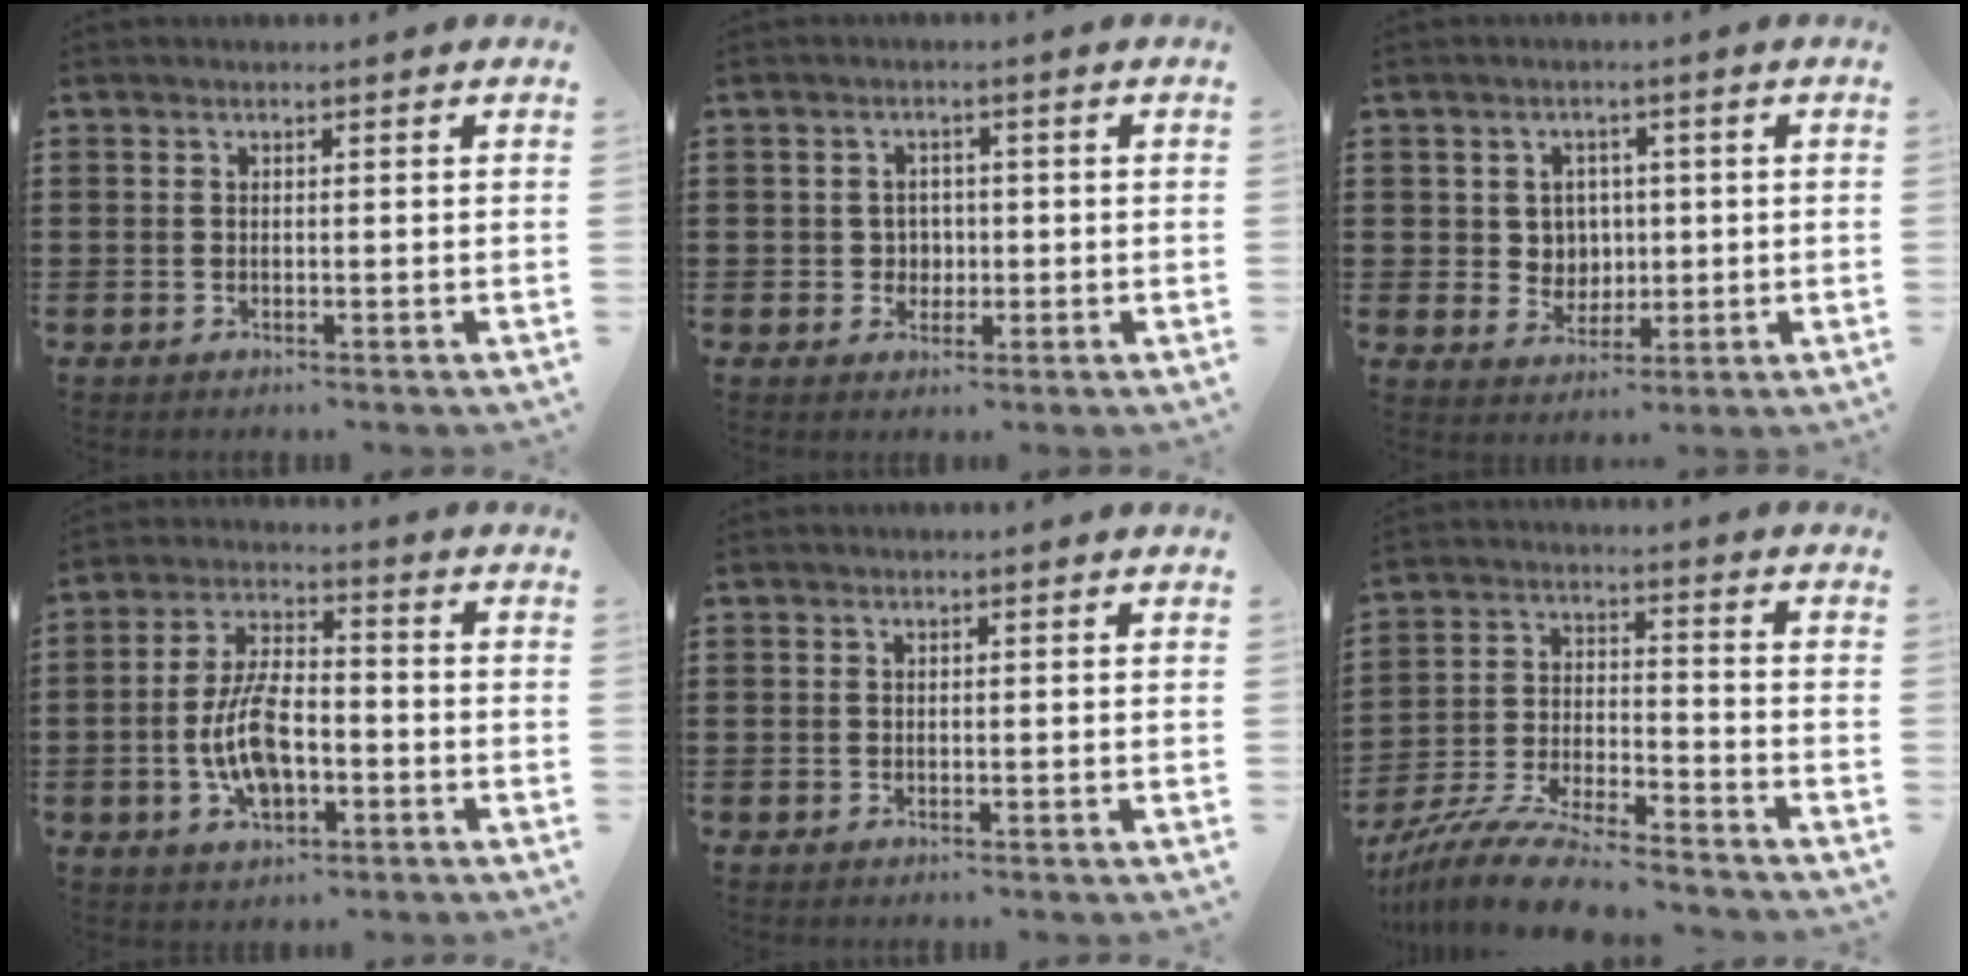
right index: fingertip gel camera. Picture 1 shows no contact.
{"total": 2.6, "force": [-0.3, 2.6, 0.6], "torque": [-0.022, 0.009, -0.011]}
{"total": 4.0, "force": [0.8, 3.8, 0.8], "torque": [-0.028, 0.009, 0.010]}
{"total": 9.2, "force": [-2.4, 4.4, 7.8], "torque": [-0.172, 0.000, -0.047]}
{"total": 0.0}
{"total": 9.9, "force": [-9.2, 0.8, 3.7], "torque": [-0.083, 0.009, -0.182]}